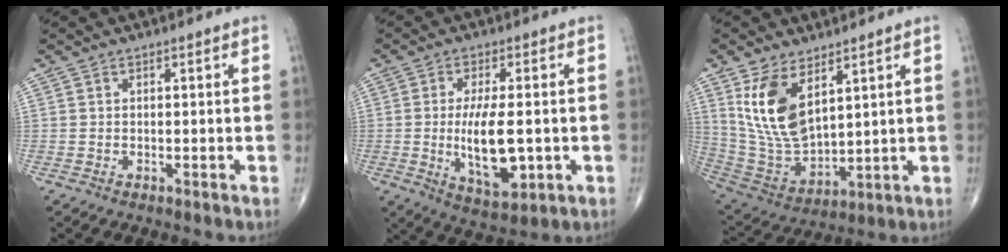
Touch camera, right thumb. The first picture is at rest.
{"total": 11.4, "force": [-1.3, 4.6, 10.4], "torque": [-0.179, -0.015, -0.013]}
{"total": 14.3, "force": [6.3, 7.2, 10.6], "torque": [-0.195, -0.032, 0.144]}